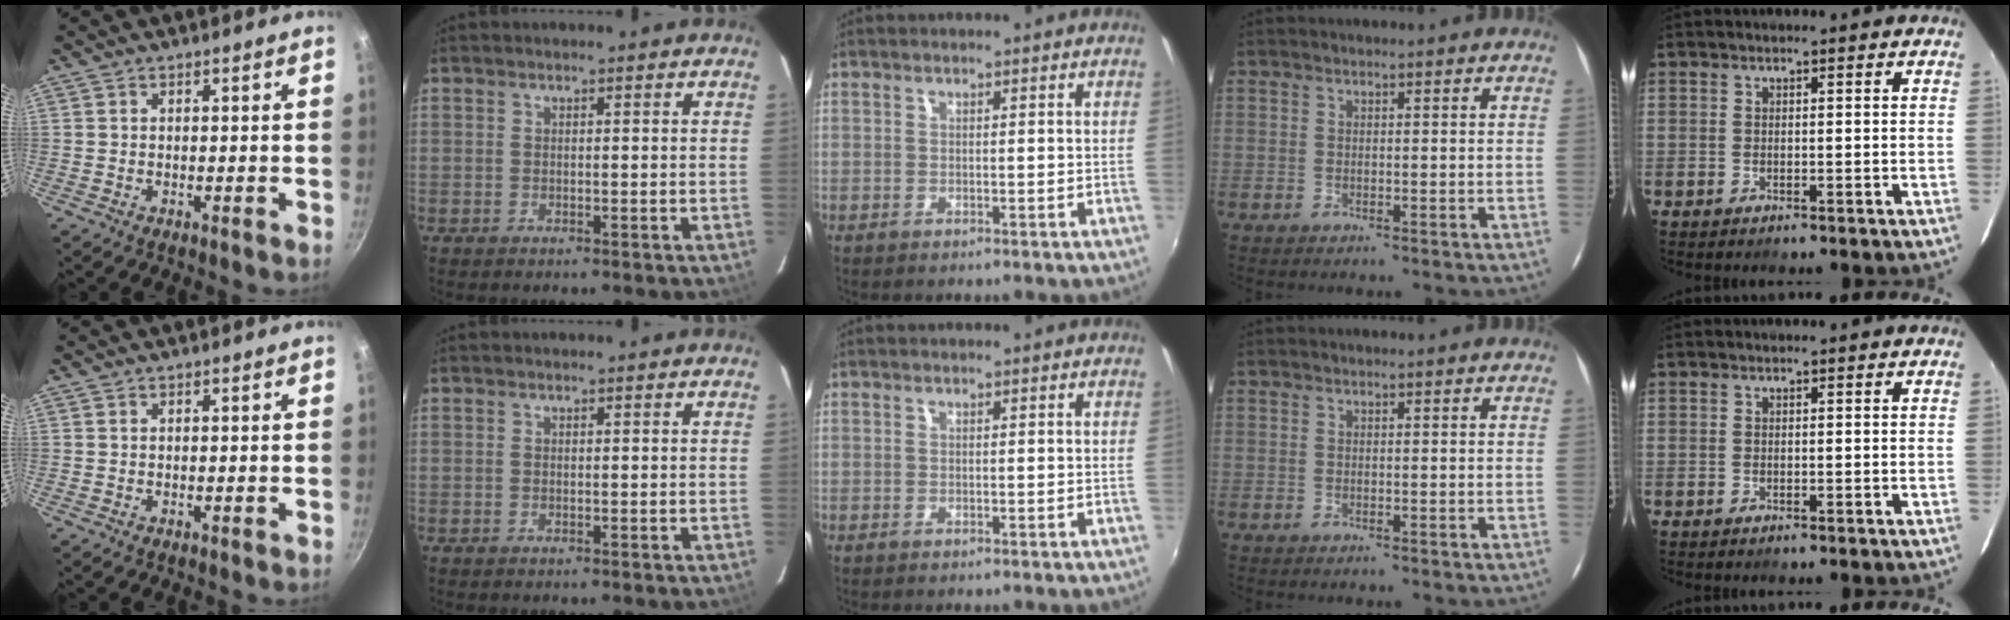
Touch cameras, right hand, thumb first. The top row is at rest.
{}